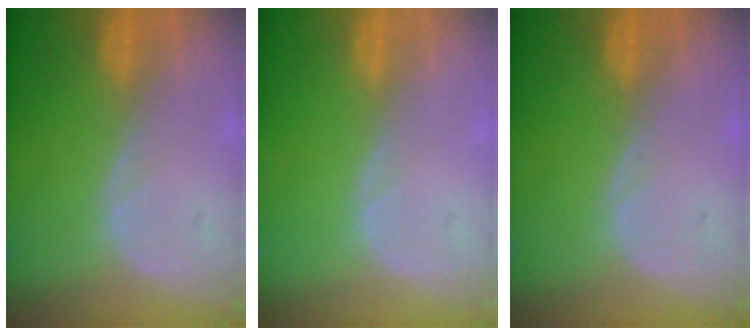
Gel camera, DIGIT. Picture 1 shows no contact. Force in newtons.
{"total": 0.0}
{"total": 0.0}